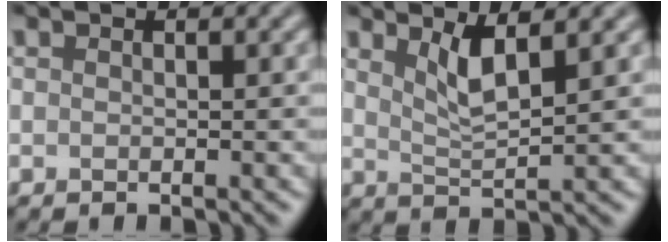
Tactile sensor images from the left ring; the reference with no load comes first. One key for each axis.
{"total": 2.8, "fx": 1.5, "fy": 0.6, "fz": 2.3, "tx": -0.044, "ty": -0.009, "tz": 0.031}